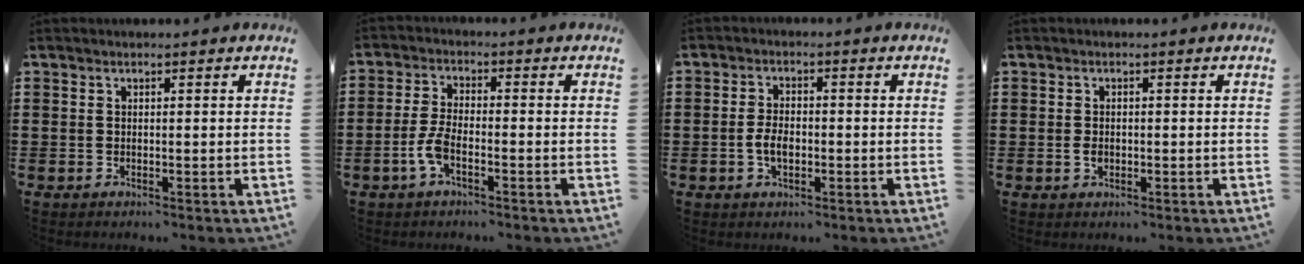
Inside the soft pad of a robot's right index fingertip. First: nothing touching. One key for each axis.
{"total": 4.3, "fx": -2.0, "fy": 1.2, "fz": 3.6, "tx": -0.097, "ty": -0.010, "tz": -0.045}
{"total": 3.6, "fx": -0.8, "fy": 1.9, "fz": 3.0, "tx": -0.070, "ty": -0.002, "tz": -0.018}
{"total": 1.3, "fx": -0.2, "fy": 0.9, "fz": 0.9, "tx": -0.020, "ty": 0.004, "tz": -0.005}